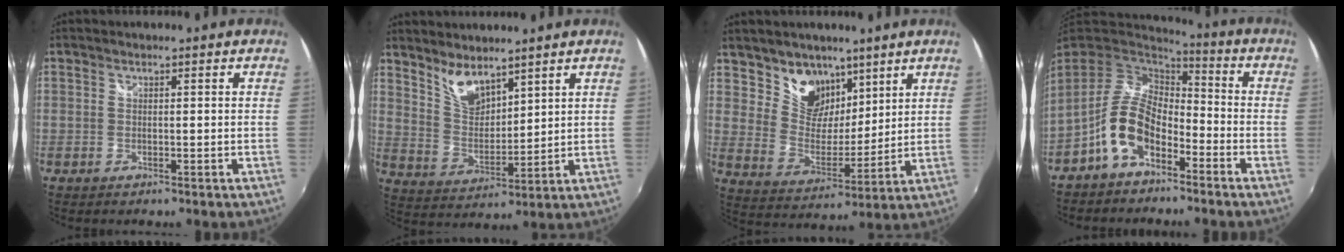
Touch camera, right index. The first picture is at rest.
{"total": 7.6, "force": [6.0, 2.9, 3.7], "torque": [-0.064, -0.003, 0.121]}
{"total": 10.6, "force": [7.3, 7.0, 3.3], "torque": [-0.058, -0.006, 0.138]}
{"total": 11.3, "force": [-5.8, 6.0, 7.6], "torque": [-0.159, 0.011, -0.110]}